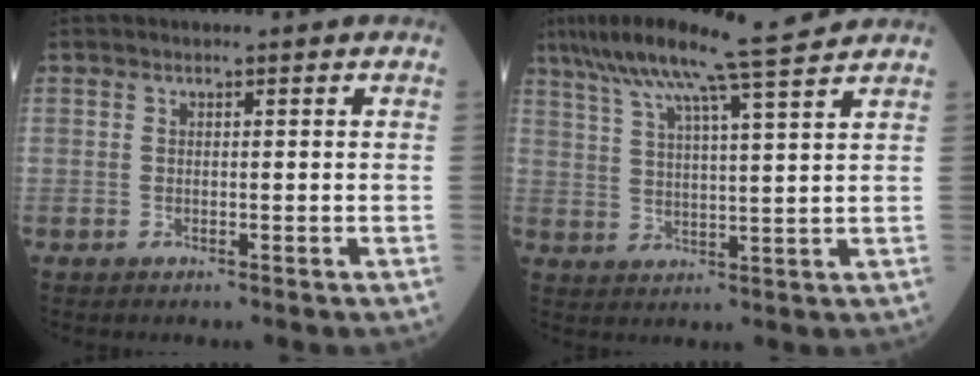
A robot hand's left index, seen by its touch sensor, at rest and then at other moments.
{"total": 12.7, "force": [10.3, -1.0, 7.3], "torque": [-0.130, 0.017, 0.156]}